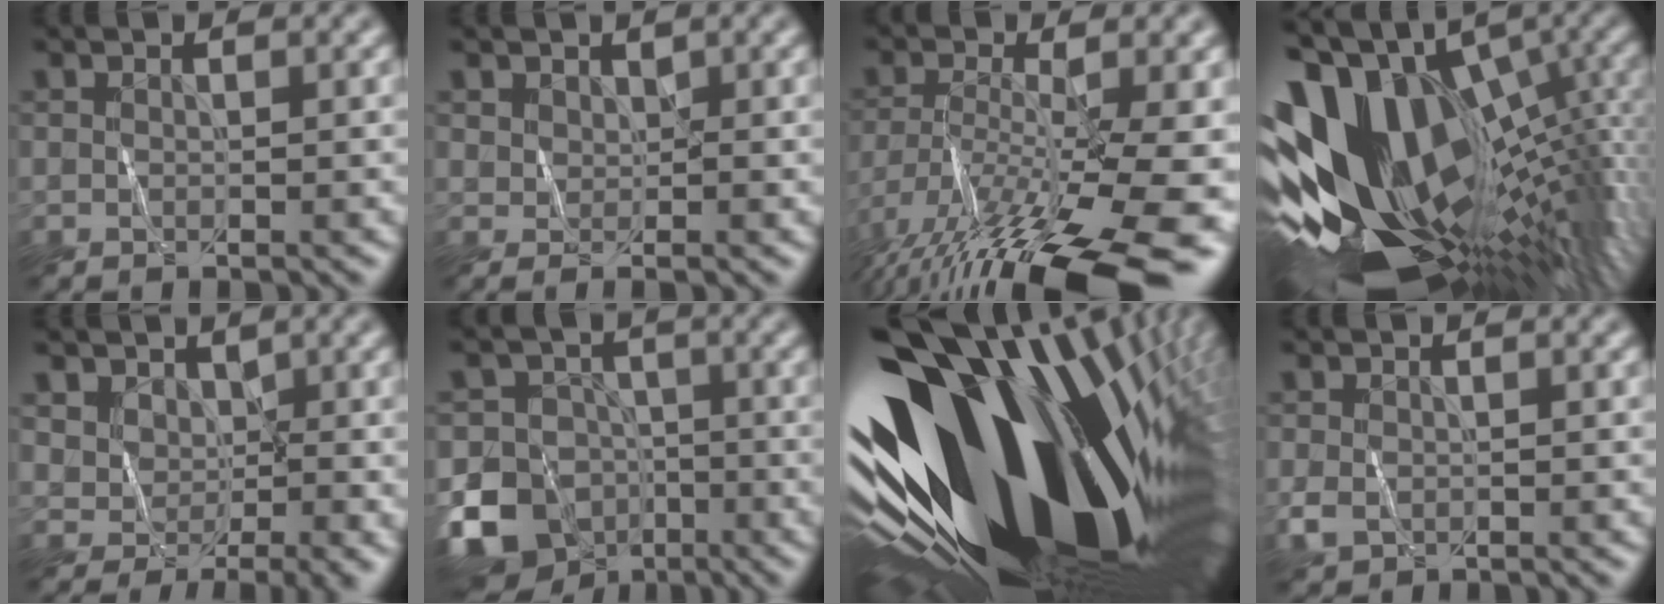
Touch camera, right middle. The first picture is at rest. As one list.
[{"total": 1.4, "force": [0.7, 0.9, 0.8], "torque": [-0.014, -0.001, 0.014]}, {"total": 16.2, "force": [-9.2, 5.0, 12.4], "torque": [-0.250, -0.017, -0.145]}, {"total": 18.7, "force": [0.0, 10.5, 15.5], "torque": [-0.282, -0.011, 0.001]}, {"total": 4.0, "force": [1.3, 3.0, 2.4], "torque": [-0.037, 0.001, 0.030]}, {"total": 14.3, "force": [-7.6, 11.6, 3.6], "torque": [-0.082, -0.045, -0.144]}, {"total": 20.7, "force": [-0.6, 12.2, 16.7], "torque": [-0.288, -0.043, -0.004]}, {"total": 1.8, "force": [-0.5, 1.5, 0.9], "torque": [-0.027, -0.008, -0.007]}]